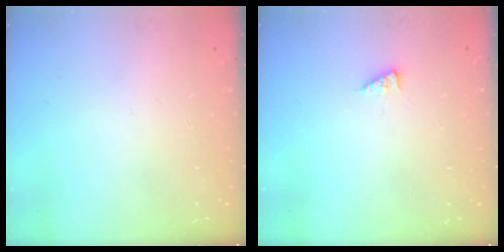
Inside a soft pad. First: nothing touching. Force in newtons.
{"total": 1.6, "press": 1.5, "slide": 0.3}